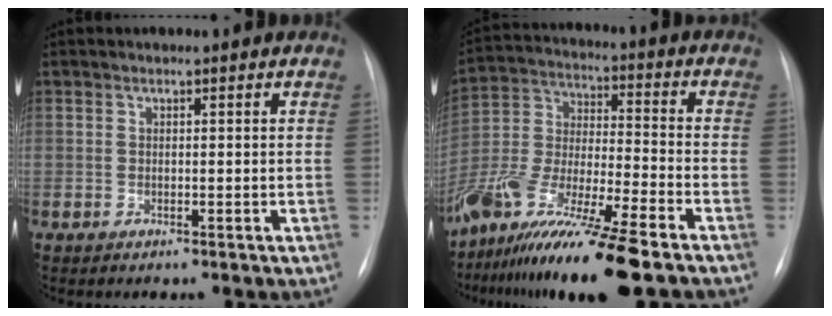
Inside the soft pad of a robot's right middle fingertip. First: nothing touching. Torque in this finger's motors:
{"motor_torque": [1.15, -0.99, 0.44, 0.21]}